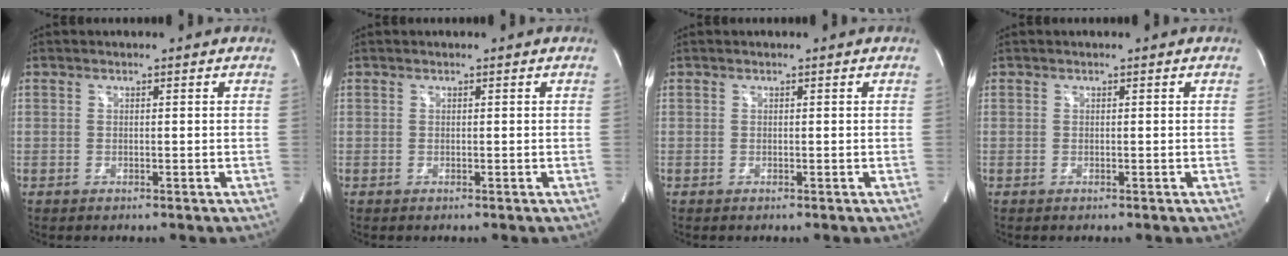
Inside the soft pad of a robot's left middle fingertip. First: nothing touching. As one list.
[{"total": 0.0}, {"total": 0.0}, {"total": 0.0}]